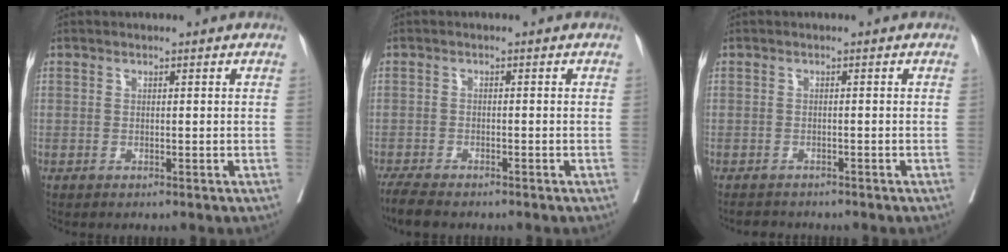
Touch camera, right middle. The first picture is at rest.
{"total": 4.6, "force": [-3.9, 0.9, 2.1], "torque": [-0.038, -0.012, -0.066]}
{"total": 2.4, "force": [-2.2, 1.0, 0.2], "torque": [-0.003, -0.004, -0.035]}